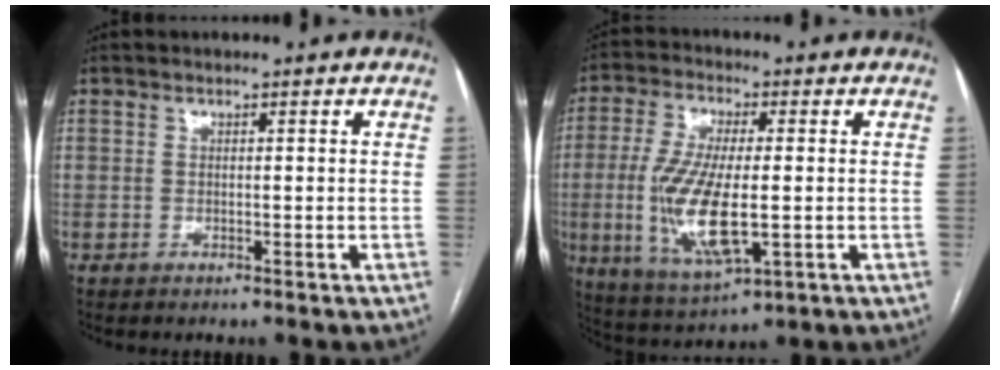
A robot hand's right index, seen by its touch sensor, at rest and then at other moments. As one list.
[{"total": 13.2, "force": [-1.8, 3.8, 12.5], "torque": [-0.264, -0.018, -0.026]}]